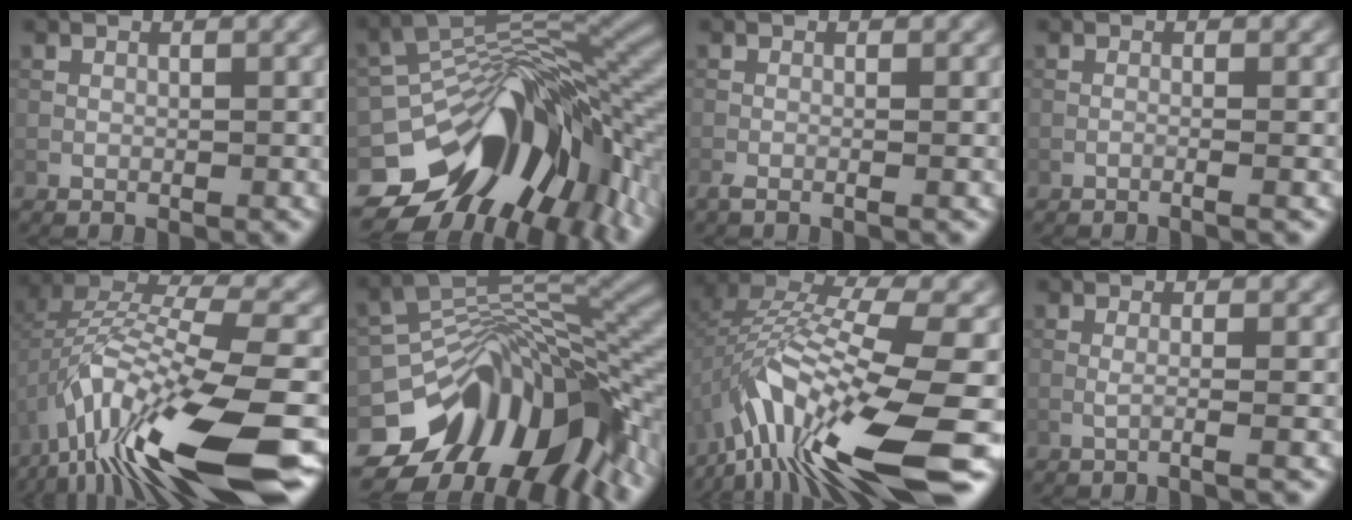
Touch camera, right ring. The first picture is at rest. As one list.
[{"total": 16.3, "force": [-6.6, 8.5, 12.2], "torque": [-0.199, -0.011, -0.107]}, {"total": 1.2, "force": [-0.8, 0.1, 1.0], "torque": [-0.018, -0.003, -0.020]}, {"total": 1.2, "force": [-0.5, 0.2, 1.1], "torque": [-0.014, 0.004, -0.019]}, {"total": 15.3, "force": [-7.2, 4.0, 12.9], "torque": [-0.266, 0.004, -0.123]}, {"total": 14.9, "force": [-6.4, 7.8, 10.9], "torque": [-0.178, -0.005, -0.111]}, {"total": 14.9, "force": [-6.3, 4.1, 12.9], "torque": [-0.256, 0.009, -0.109]}, {"total": 1.9, "force": [-0.3, 0.4, 1.8], "torque": [-0.026, 0.000, -0.015]}]